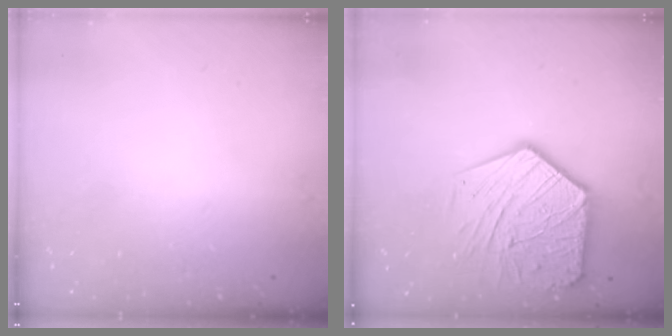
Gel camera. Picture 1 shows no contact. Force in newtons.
{"total": 15.9, "press": 15.9, "slide": 1.2}